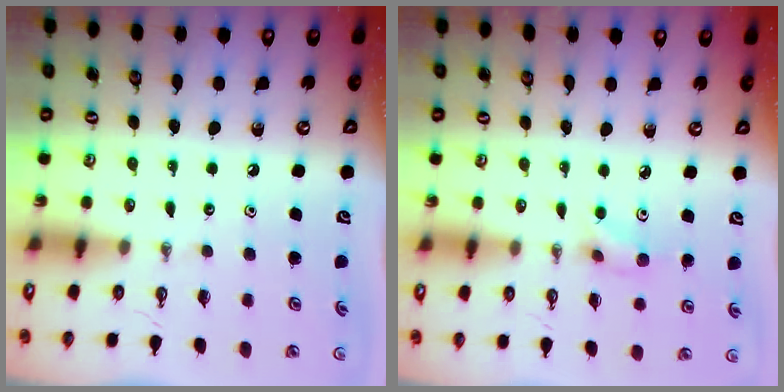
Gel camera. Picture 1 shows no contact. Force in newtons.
{"total": 5.0, "press": 4.9, "slide": 1.0}